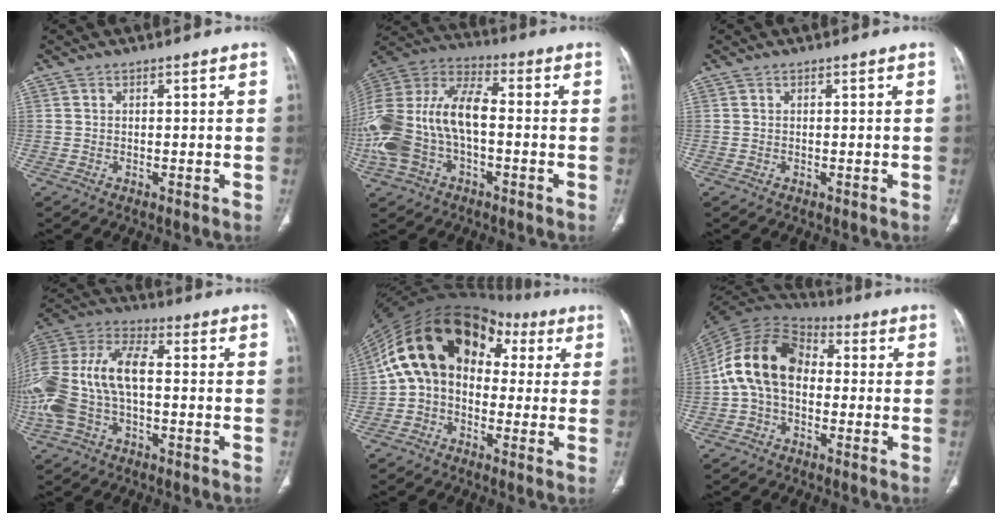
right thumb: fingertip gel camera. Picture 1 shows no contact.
{"total": 22.9, "force": [-2.9, 13.5, 18.3], "torque": [-0.423, 0.037, -0.051]}
{"total": 0.0}
{"total": 21.2, "force": [-1.4, 12.1, 17.3], "torque": [-0.415, 0.034, -0.024]}
{"total": 18.9, "force": [3.4, 13.4, 13.0], "torque": [-0.195, 0.054, 0.042]}
{"total": 14.6, "force": [-0.5, 9.9, 10.7], "torque": [-0.189, 0.035, -0.022]}